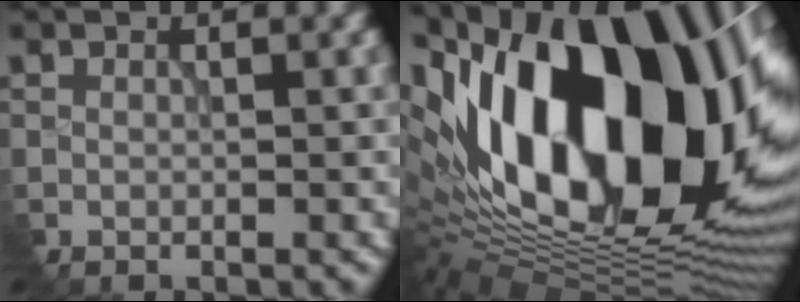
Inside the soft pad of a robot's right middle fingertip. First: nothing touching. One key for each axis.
{"total": 20.7, "fx": 2.4, "fy": 11.2, "fz": 17.2, "tx": -0.297, "ty": 0.002, "tz": 0.044}